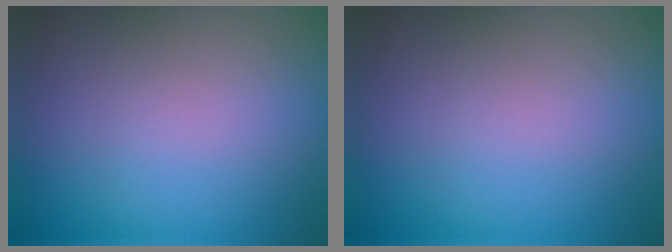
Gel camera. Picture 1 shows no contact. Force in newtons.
{"total": 0.0}